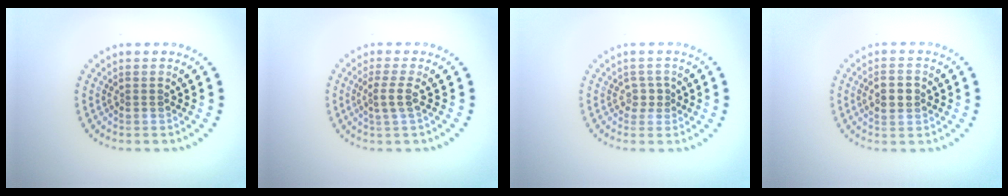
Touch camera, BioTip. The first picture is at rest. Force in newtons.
{"total": 1.7, "press": 1.4, "slide": 1.0}
{"total": 1.3, "press": 0.8, "slide": 0.9}
{"total": 2.6, "press": 2.6, "slide": 0.1}